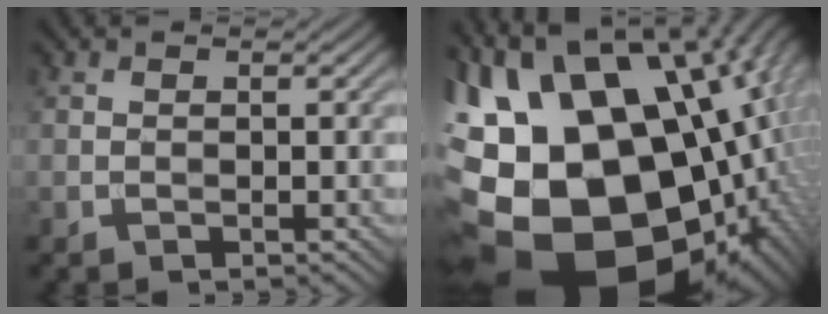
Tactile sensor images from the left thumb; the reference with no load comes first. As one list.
[{"total": 23.5, "force": [-3.0, 16.4, 16.6], "torque": [-0.320, -0.009, -0.058]}]